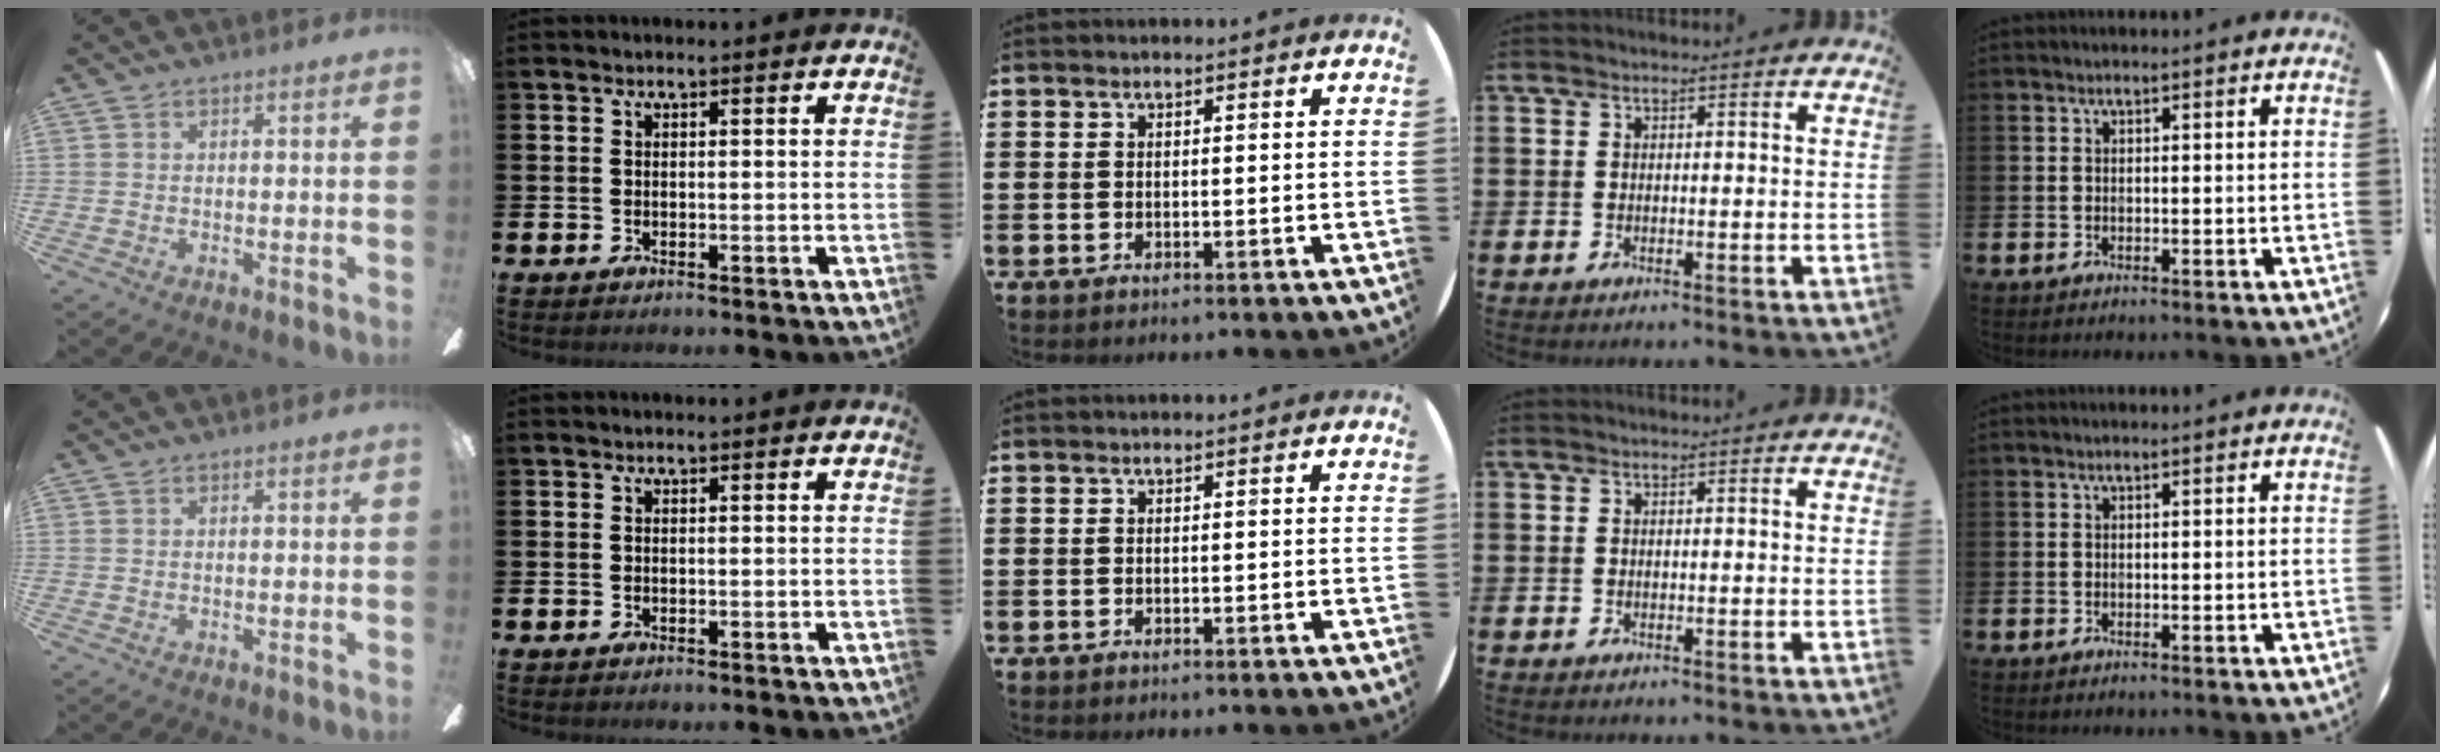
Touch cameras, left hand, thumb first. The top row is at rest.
{}